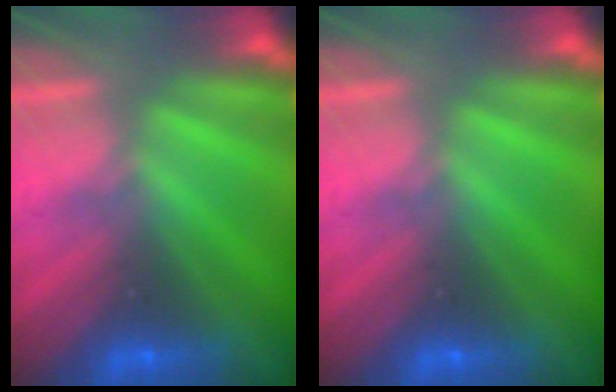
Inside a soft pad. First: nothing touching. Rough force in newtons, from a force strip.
{"total": 0.0}